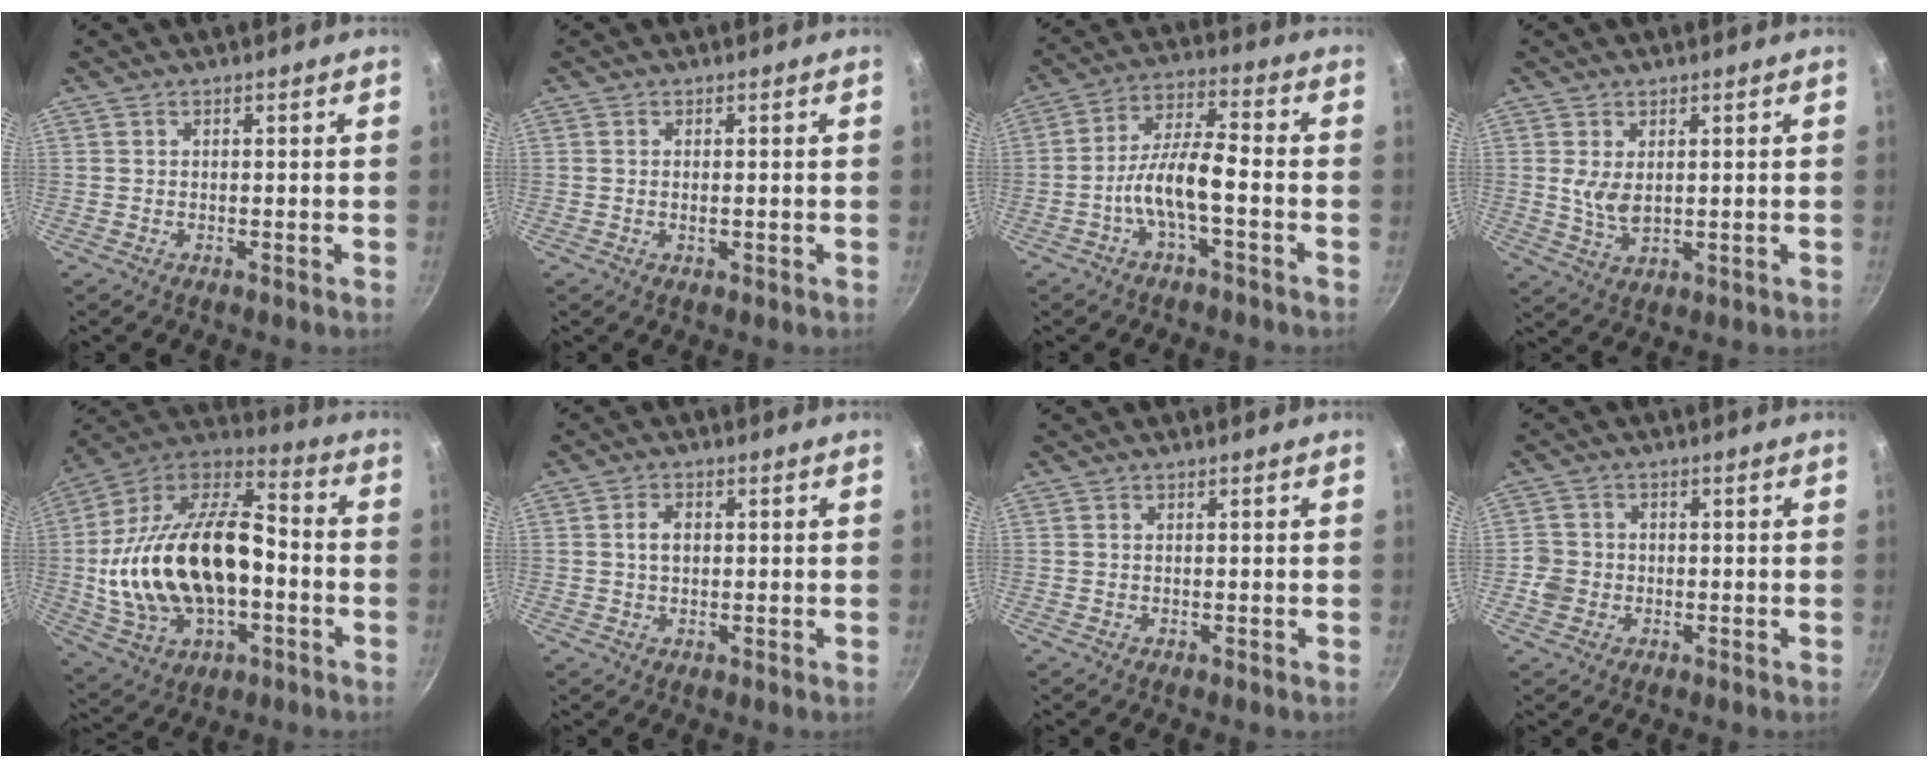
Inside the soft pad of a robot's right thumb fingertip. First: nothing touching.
{"total": 1.2, "force": [-0.1, 0.4, 1.1], "torque": [-0.020, 0.000, -0.002]}
{"total": 9.1, "force": [-3.1, 2.7, 8.1], "torque": [-0.159, 0.041, -0.065]}
{"total": 5.0, "force": [1.0, 2.7, 4.1], "torque": [-0.075, -0.015, 0.026]}
{"total": 27.7, "force": [-3.1, 16.1, 22.4], "torque": [-0.421, 0.045, -0.051]}
{"total": 3.0, "force": [0.3, 2.0, 2.2], "torque": [-0.028, 0.005, 0.004]}
{"total": 0.0}
{"total": 4.0, "force": [-1.1, 3.6, 1.3], "torque": [-0.012, 0.016, -0.024]}